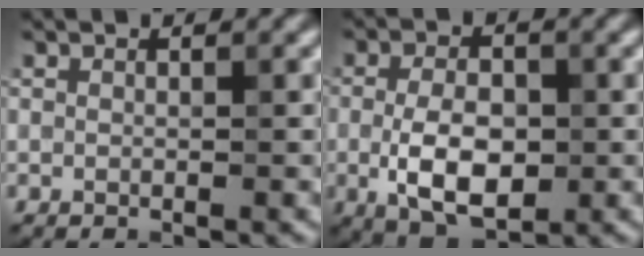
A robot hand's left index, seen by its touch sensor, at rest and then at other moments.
{"total": 5.8, "force": [-0.8, 3.2, 4.8], "torque": [-0.091, -0.006, -0.015]}